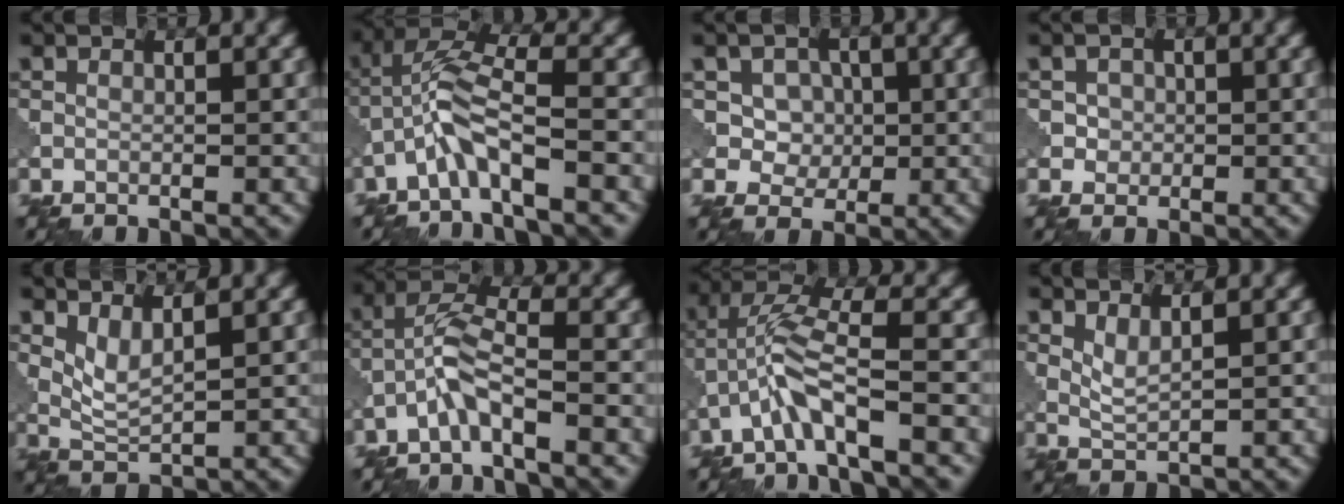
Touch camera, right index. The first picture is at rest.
{"total": 4.3, "force": [-2.3, 0.7, 3.6], "torque": [-0.078, 0.016, -0.050]}
{"total": 4.6, "force": [1.1, 4.0, 2.0], "torque": [-0.030, 0.003, 0.015]}
{"total": 1.6, "force": [0.2, 1.5, 0.3], "torque": [0.007, -0.001, 0.008]}
{"total": 2.4, "force": [1.4, 0.7, 1.8], "torque": [-0.047, -0.011, 0.038]}
{"total": 3.5, "force": [-2.0, 0.6, 2.8], "torque": [-0.063, 0.014, -0.045]}
{"total": 4.4, "force": [-2.3, 0.6, 3.7], "torque": [-0.080, 0.015, -0.049]}
{"total": 1.9, "force": [1.2, 0.4, 1.3], "torque": [-0.034, -0.008, 0.031]}